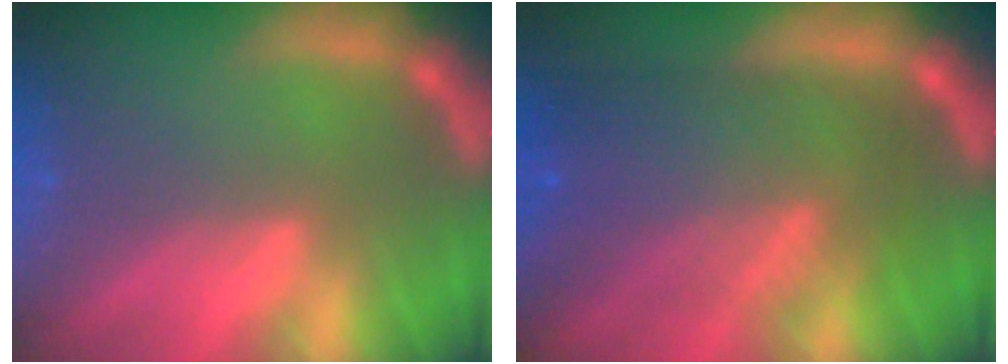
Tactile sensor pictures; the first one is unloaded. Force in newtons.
{"total": 9.5}